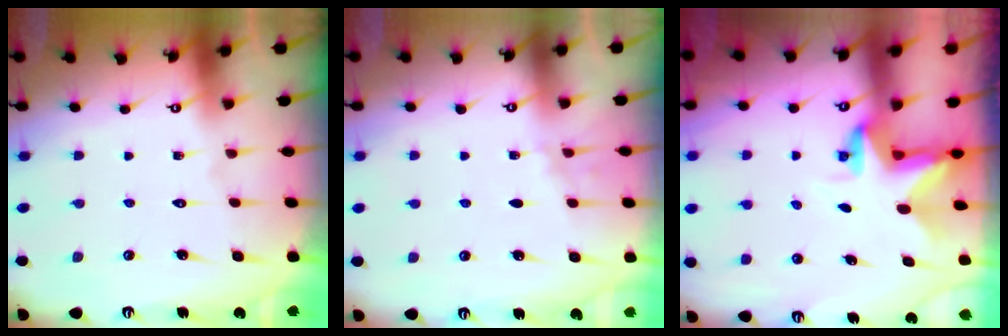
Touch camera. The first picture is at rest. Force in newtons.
{"total": 2.2, "press": 1.4, "slide": 1.7}
{"total": 3.0, "press": 3.0, "slide": 0.1}